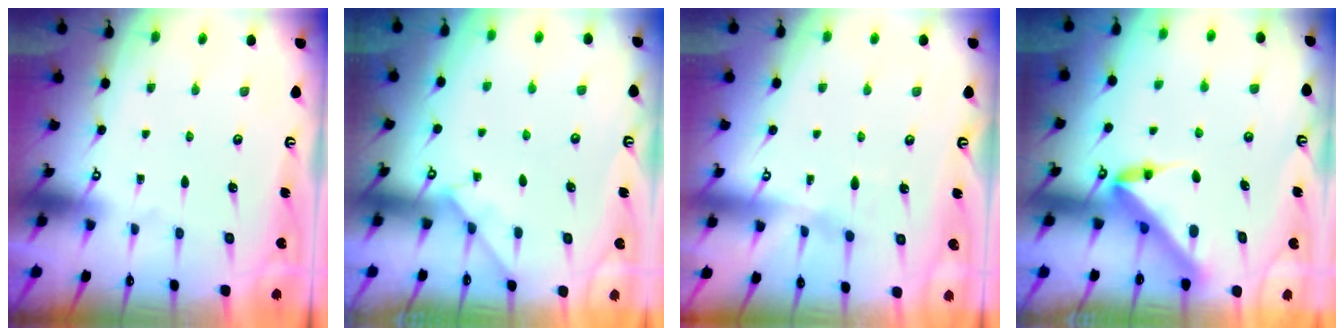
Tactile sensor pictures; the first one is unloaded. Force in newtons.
{"total": 3.4, "press": 3.4, "slide": 0.4}
{"total": 5.6, "press": 5.6, "slide": 0.2}
{"total": 4.6, "press": 4.6, "slide": 0.4}